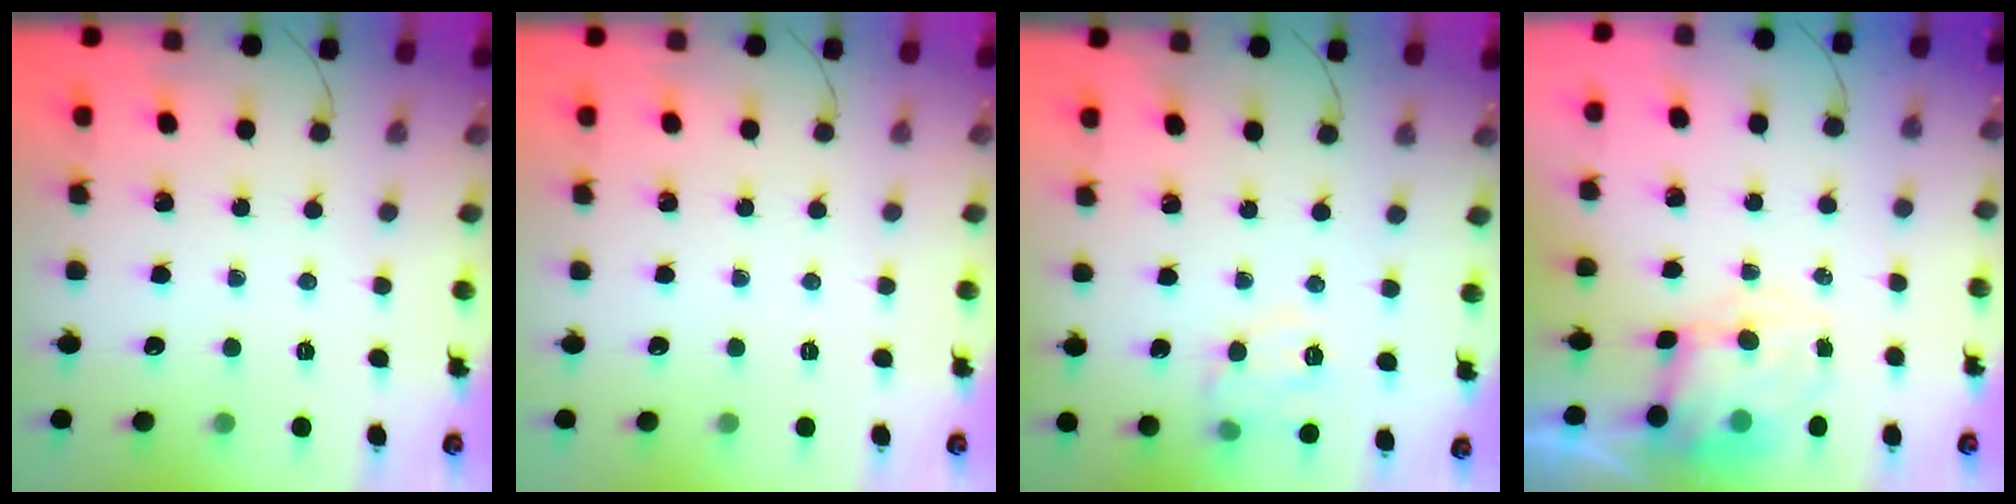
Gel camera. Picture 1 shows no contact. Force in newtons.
{"total": 0.0}
{"total": 10.6, "press": 10.6, "slide": 0.3}
{"total": 7.3, "press": 7.2, "slide": 1.4}